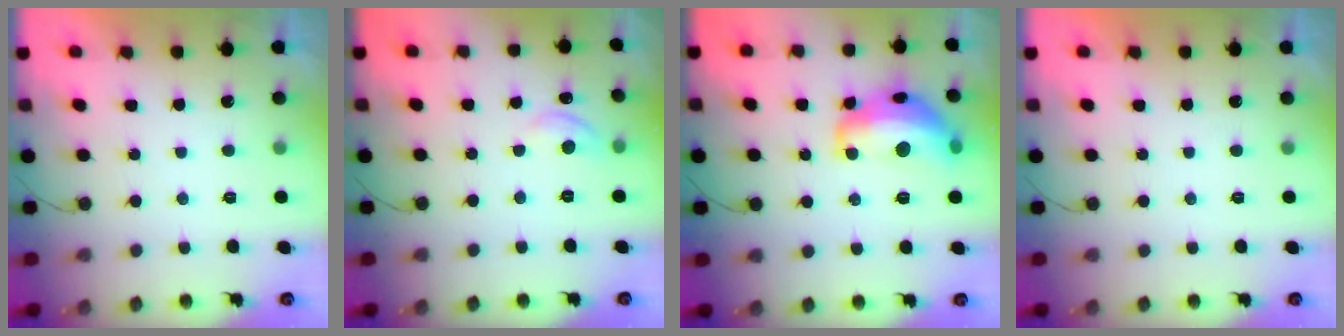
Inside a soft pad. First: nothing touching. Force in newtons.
{"total": 6.2, "press": 6.2, "slide": 0.7}
{"total": 16.0, "press": 16.0, "slide": 0.9}
{"total": 0.0}